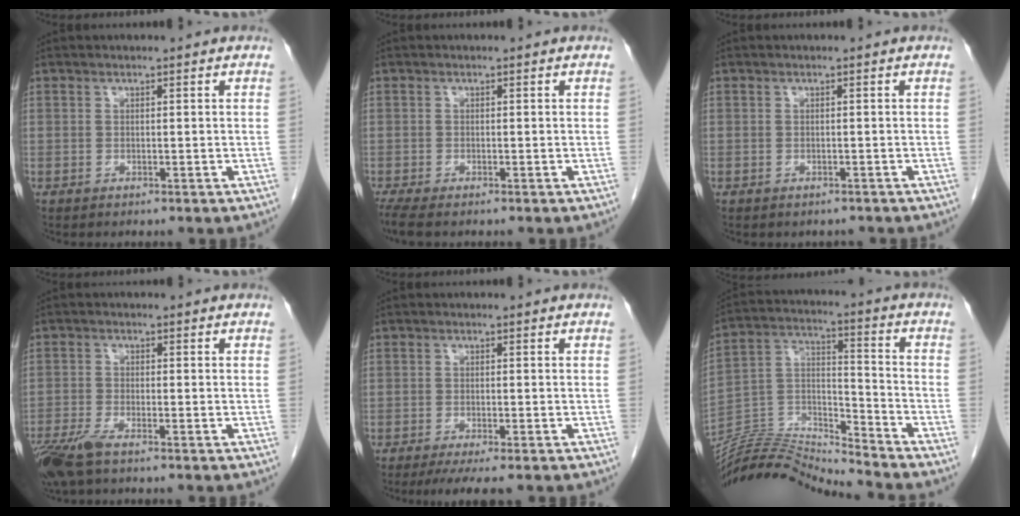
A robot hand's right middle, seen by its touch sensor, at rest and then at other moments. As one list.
[{"total": 2.6, "force": [-2.2, 0.3, 1.5], "torque": [-0.031, -0.009, -0.039]}, {"total": 1.0, "force": [-0.8, 0.6, 0.0], "torque": [-0.004, 0.001, -0.012]}, {"total": 6.0, "force": [-4.3, 1.1, 4.0], "torque": [-0.083, -0.016, -0.082]}, {"total": 5.1, "force": [-3.8, 0.6, 3.3], "torque": [-0.041, -0.011, -0.057]}, {"total": 14.4, "force": [-14.3, -1.4, 1.6], "torque": [-0.028, 0.039, -0.268]}]